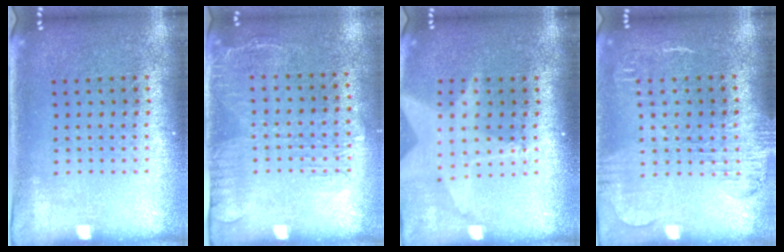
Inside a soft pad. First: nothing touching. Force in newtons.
{"total": 1.6, "press": 1.2, "slide": 1.0}
{"total": 2.0, "press": 1.5, "slide": 1.3}
{"total": 1.7, "press": 1.5, "slide": 0.8}